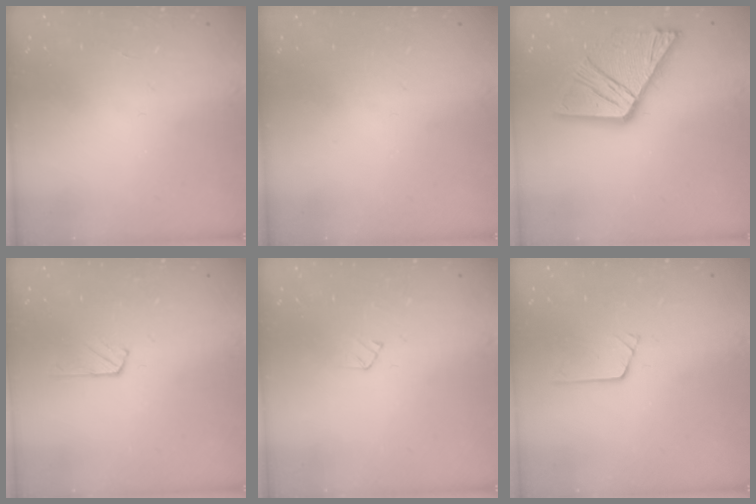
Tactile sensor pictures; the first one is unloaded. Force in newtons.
{"total": 0.0}
{"total": 19.2, "press": 19.1, "slide": 2.1}
{"total": 3.5, "press": 3.5, "slide": 0.4}
{"total": 4.2, "press": 4.1, "slide": 0.5}
{"total": 3.5, "press": 3.5, "slide": 0.2}